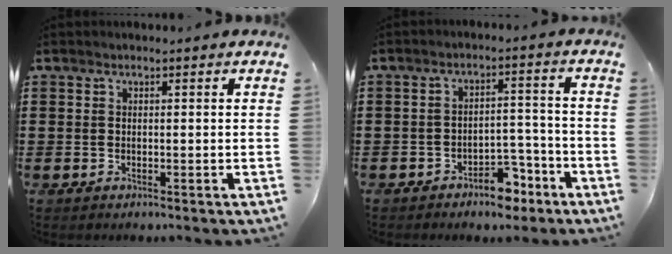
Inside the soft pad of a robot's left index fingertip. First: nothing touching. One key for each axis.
{"total": 5.2, "fx": -4.2, "fy": 2.1, "fz": 2.1, "tx": -0.032, "ty": 0.017, "tz": -0.080}